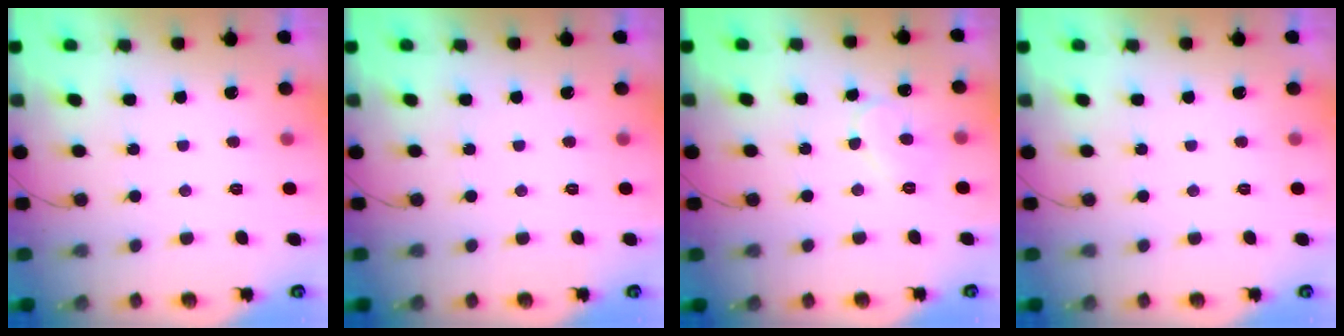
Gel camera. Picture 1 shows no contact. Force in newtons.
{"total": 0.0}
{"total": 7.8, "press": 7.7, "slide": 0.7}
{"total": 0.0}